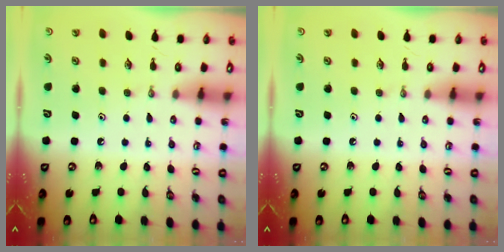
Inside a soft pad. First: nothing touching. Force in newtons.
{"total": 0.0}